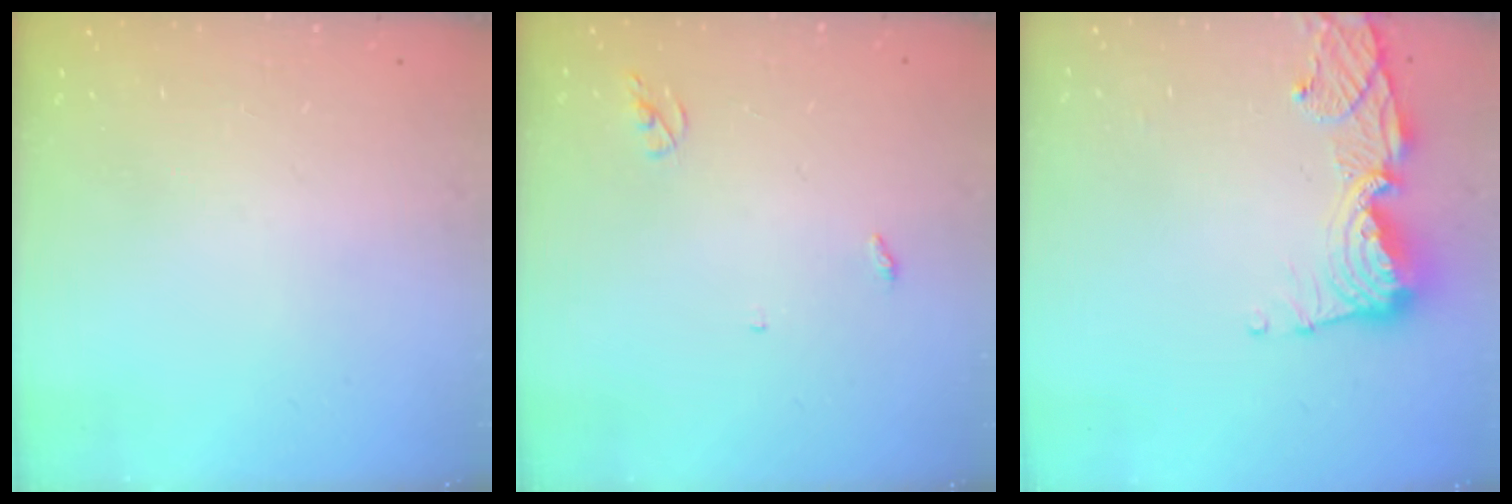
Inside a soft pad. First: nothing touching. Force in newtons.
{"total": 2.6, "press": 2.6, "slide": 0.2}
{"total": 12.9, "press": 12.8, "slide": 1.6}